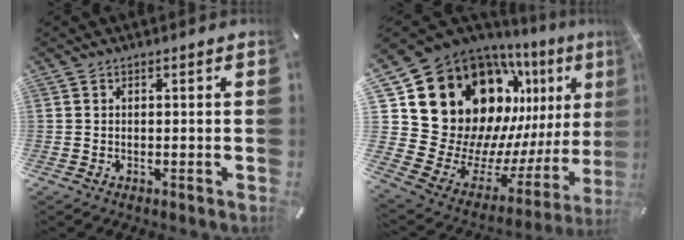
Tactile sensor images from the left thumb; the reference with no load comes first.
{"total": 23.3, "force": [9.7, 17.9, 11.4], "torque": [-0.159, -0.127, 0.229]}